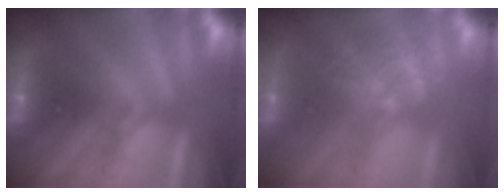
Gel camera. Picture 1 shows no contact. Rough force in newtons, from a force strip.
{"total": 2.7}